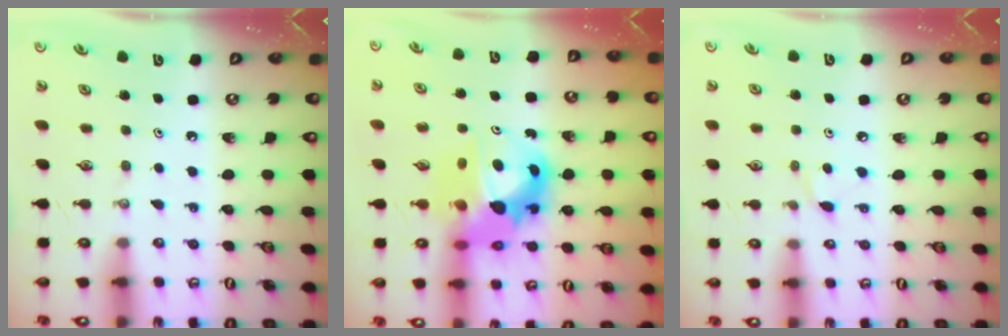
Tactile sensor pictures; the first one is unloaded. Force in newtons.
{"total": 13.9, "press": 13.9, "slide": 1.0}
{"total": 5.1, "press": 5.1, "slide": 0.5}